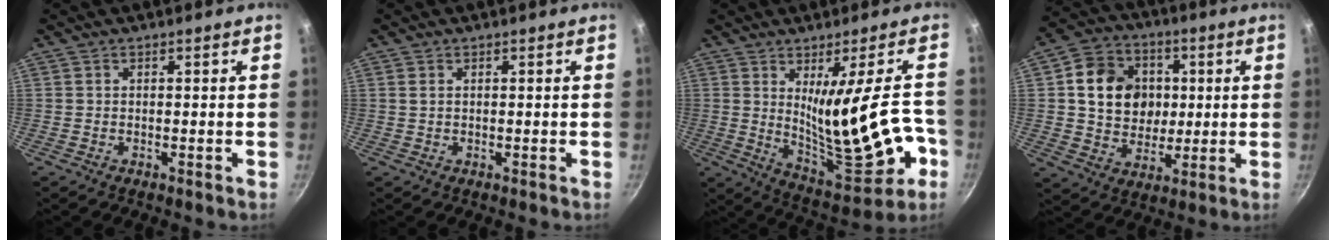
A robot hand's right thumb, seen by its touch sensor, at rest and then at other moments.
{"total": 0.8, "force": [0.3, 0.5, 0.5], "torque": [-0.010, 0.001, 0.004]}
{"total": 19.6, "force": [-2.7, 6.6, 18.2], "torque": [-0.252, -0.020, -0.011]}
{"total": 14.3, "force": [2.1, 12.2, 7.2], "torque": [-0.087, 0.009, 0.036]}